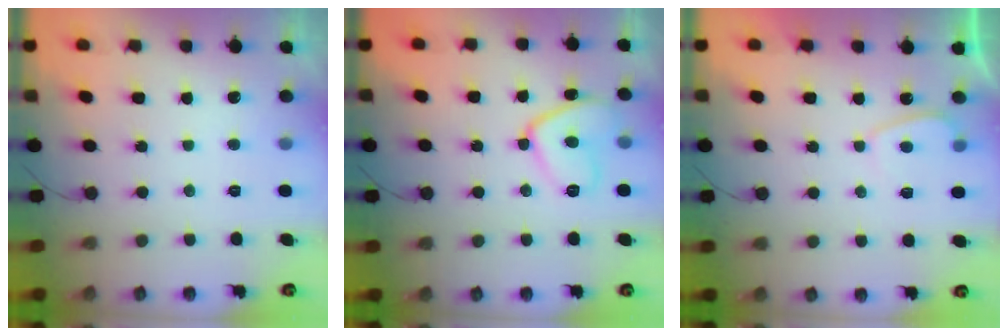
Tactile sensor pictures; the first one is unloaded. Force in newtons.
{"total": 11.6, "press": 11.5, "slide": 0.9}
{"total": 1.2, "press": 1.1, "slide": 0.6}